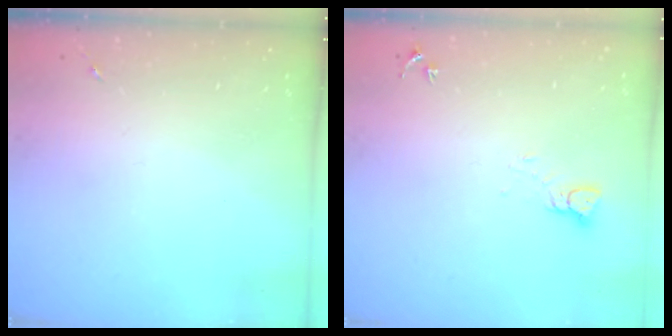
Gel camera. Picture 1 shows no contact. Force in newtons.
{"total": 2.6, "press": 2.6, "slide": 0.1}